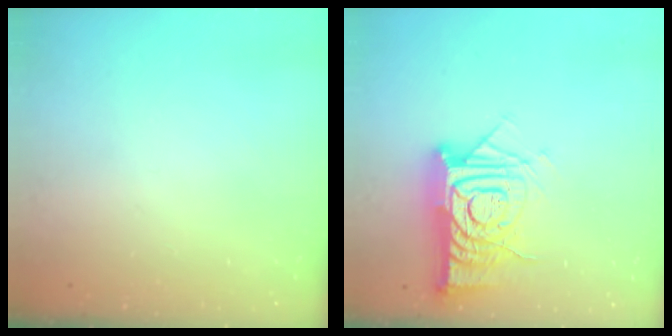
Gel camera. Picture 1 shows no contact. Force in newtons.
{"total": 15.4, "press": 15.3, "slide": 1.6}